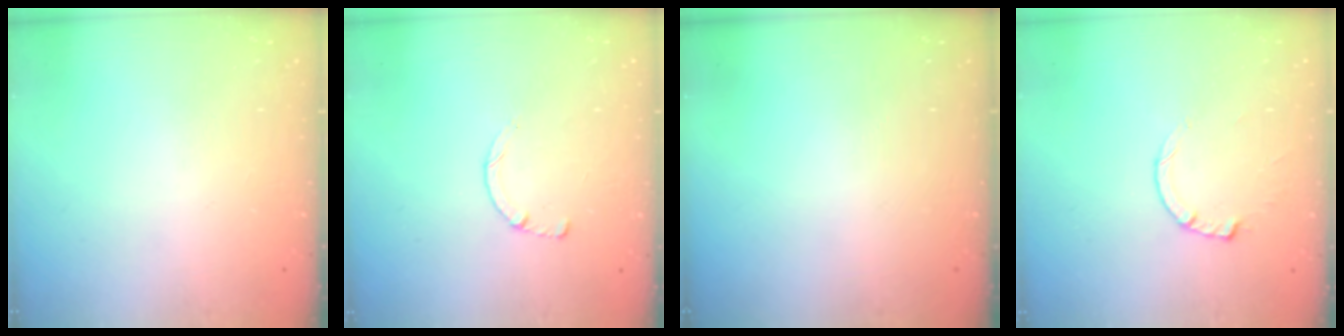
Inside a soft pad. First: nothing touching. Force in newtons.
{"total": 2.6, "press": 2.5, "slide": 0.3}
{"total": 0.0}
{"total": 4.1, "press": 4.0, "slide": 0.8}